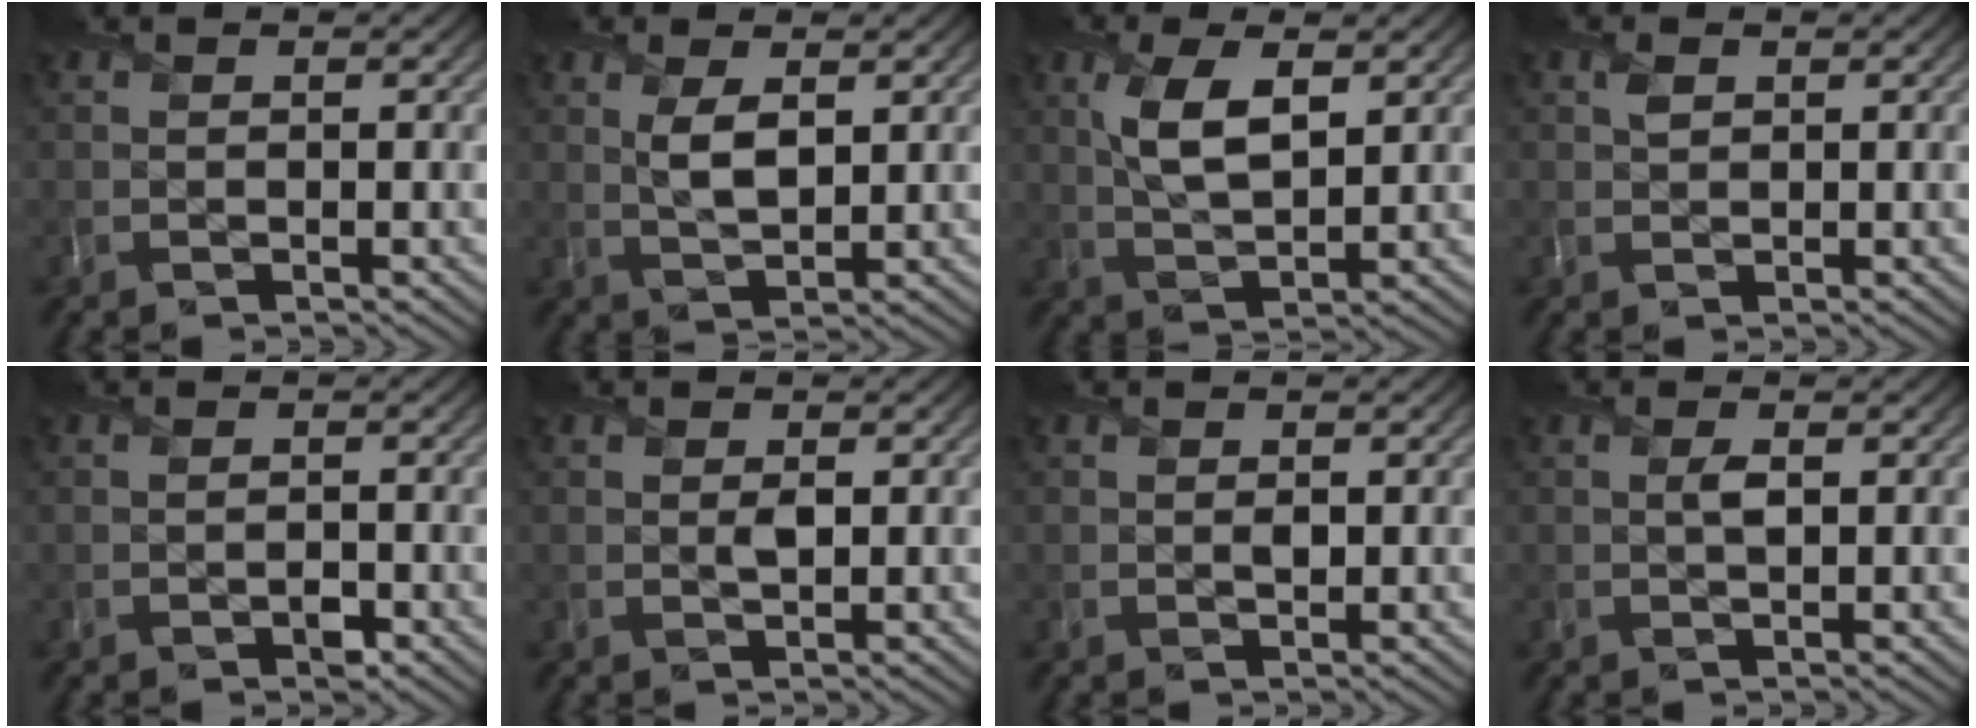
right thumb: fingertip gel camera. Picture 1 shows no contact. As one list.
[{"total": 3.7, "force": [1.2, 1.6, 3.0], "torque": [-0.069, -0.003, 0.027]}, {"total": 6.2, "force": [2.1, 2.6, 5.2], "torque": [-0.114, -0.002, 0.043]}, {"total": 1.1, "force": [0.7, 0.7, 0.6], "torque": [-0.014, 0.001, 0.013]}, {"total": 1.1, "force": [-0.7, 0.6, 0.5], "torque": [-0.008, -0.004, -0.011]}, {"total": 1.0, "force": [0.2, 0.5, 0.8], "torque": [-0.017, -0.004, 0.006]}, {"total": 0.6, "force": [0.1, 0.4, 0.3], "torque": [-0.006, -0.004, 0.002]}, {"total": 1.0, "force": [0.2, 0.3, 1.0], "torque": [-0.019, 0.001, 0.004]}]